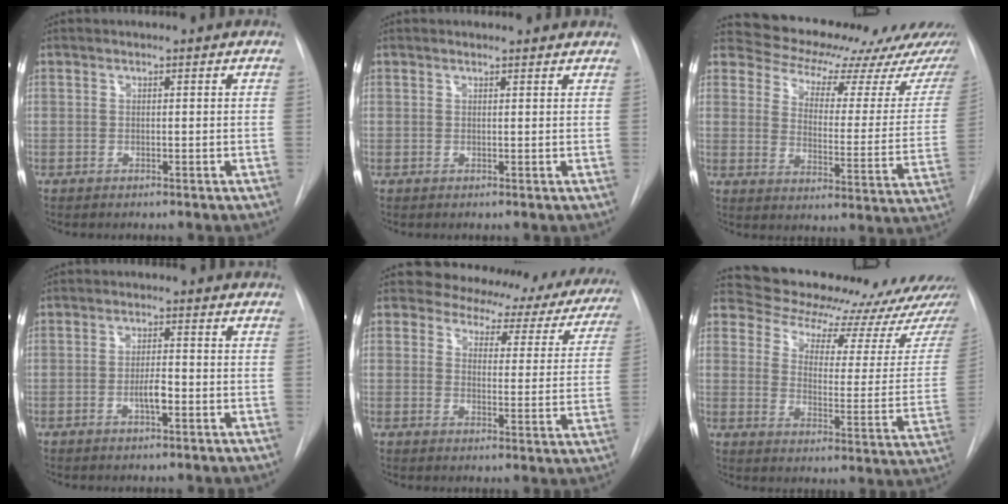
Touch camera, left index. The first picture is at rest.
{"total": 3.0, "force": [2.9, 0.6, 0.4], "torque": [-0.012, 0.007, 0.023]}
{"total": 20.3, "force": [18.4, 5.9, 6.1], "torque": [-0.066, -0.054, 0.213]}
{"total": 3.0, "force": [-1.2, 0.7, 2.7], "torque": [-0.047, 0.001, -0.020]}
{"total": 18.4, "force": [16.8, 6.5, 3.7], "torque": [-0.020, -0.041, 0.165]}
{"total": 21.3, "force": [19.5, 5.0, 7.1], "torque": [-0.089, -0.060, 0.238]}